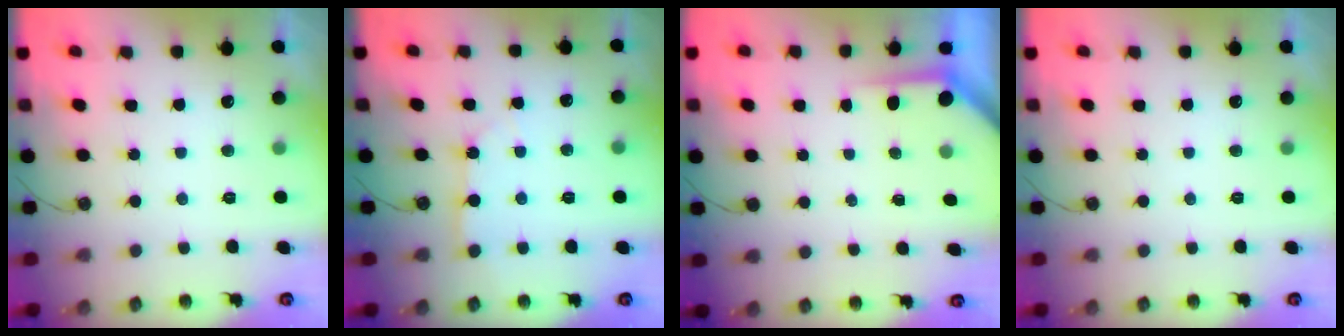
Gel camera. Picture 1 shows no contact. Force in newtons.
{"total": 3.2, "press": 3.2, "slide": 0.5}
{"total": 3.5, "press": 3.5, "slide": 0.3}
{"total": 0.8, "press": 0.5, "slide": 0.6}